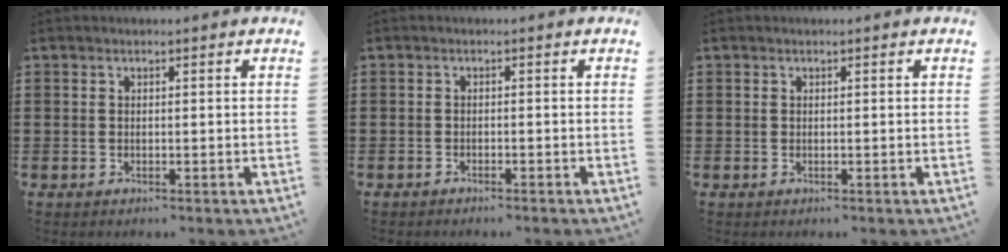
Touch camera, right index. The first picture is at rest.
{"total": 0.9, "force": [-0.9, 0.0, 0.2], "torque": [-0.006, -0.002, -0.018]}
{"total": 0.0}